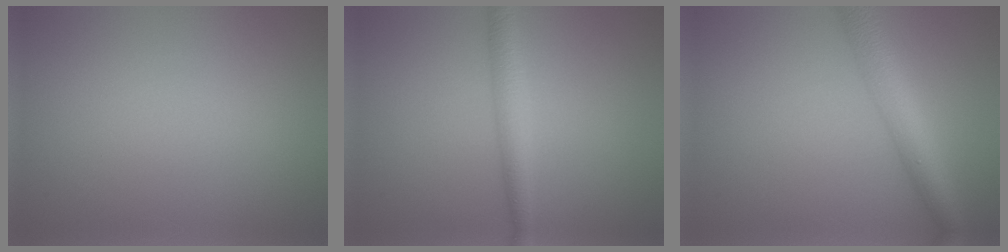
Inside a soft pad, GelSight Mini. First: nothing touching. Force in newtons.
{"total": 2.5, "press": 2.5, "slide": 0.1}
{"total": 5.2, "press": 5.2, "slide": 0.3}